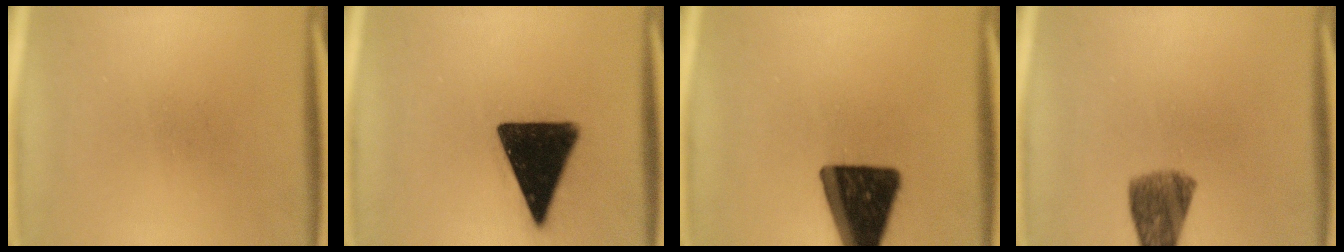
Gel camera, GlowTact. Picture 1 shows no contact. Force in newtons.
{"total": 16.8}
{"total": 17.6}
{"total": 7.4}